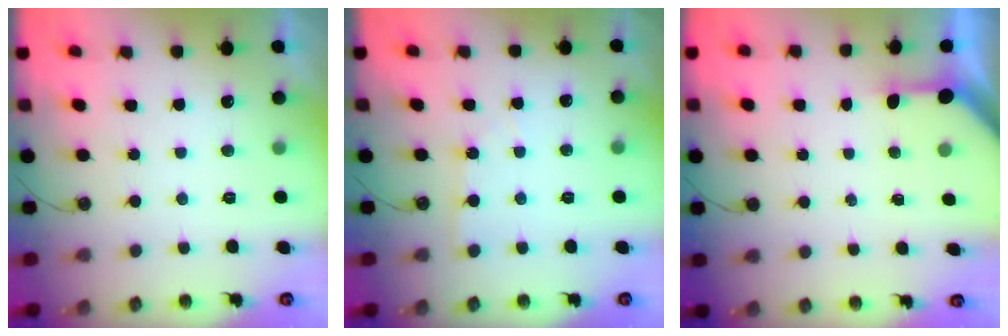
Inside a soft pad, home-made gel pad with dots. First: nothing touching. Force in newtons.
{"total": 3.1, "press": 3.0, "slide": 0.5}
{"total": 2.9, "press": 2.9, "slide": 0.3}